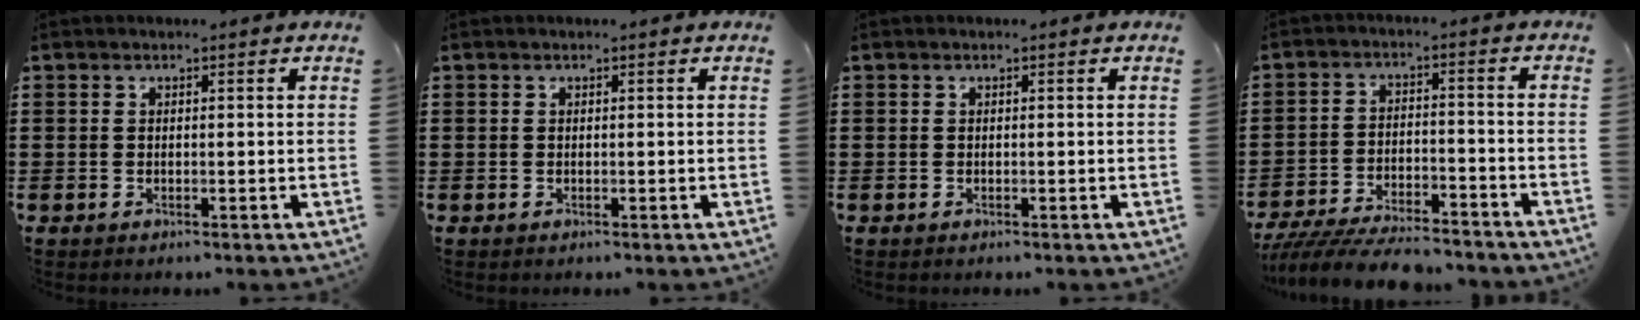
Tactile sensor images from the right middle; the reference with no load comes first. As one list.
[{"total": 0.0}, {"total": 0.0}, {"total": 7.2, "force": [-6.9, 1.0, 2.0], "torque": [-0.036, 0.008, -0.132]}]